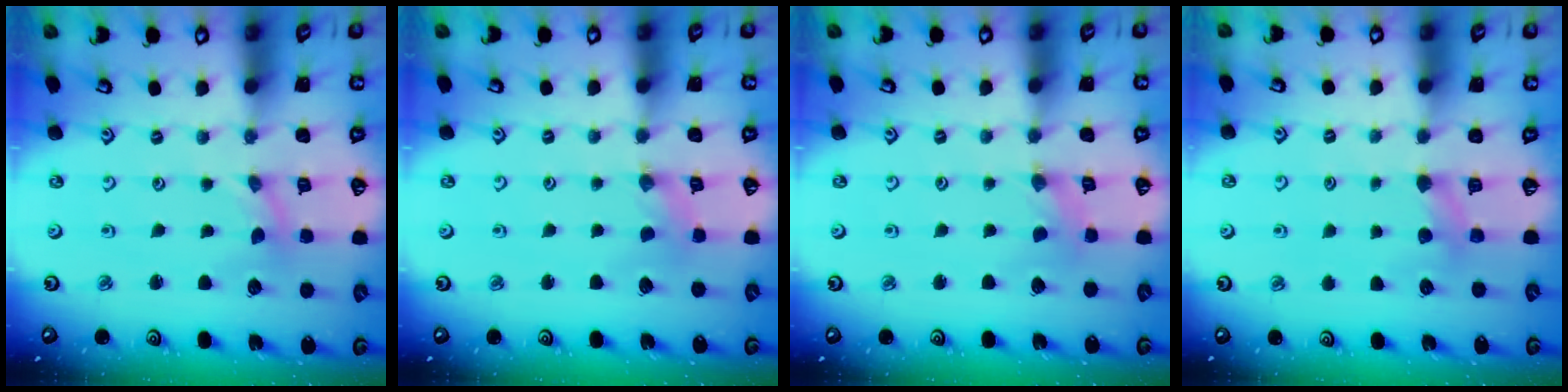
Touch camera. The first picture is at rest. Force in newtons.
{"total": 0.0}
{"total": 0.0}
{"total": 3.6, "press": 3.5, "slide": 0.6}